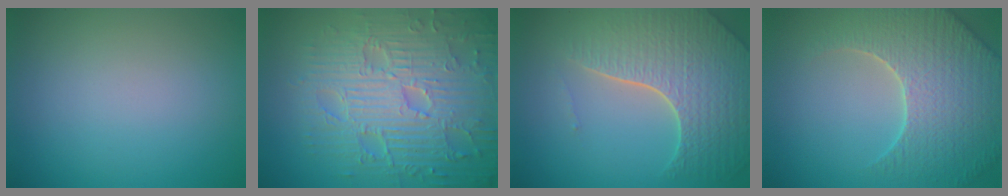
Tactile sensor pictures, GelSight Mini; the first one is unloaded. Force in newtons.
{"total": 9.3, "press": 6.8, "slide": 6.3}
{"total": 7.8, "press": 5.6, "slide": 5.5}
{"total": 5.9, "press": 5.6, "slide": 1.7}